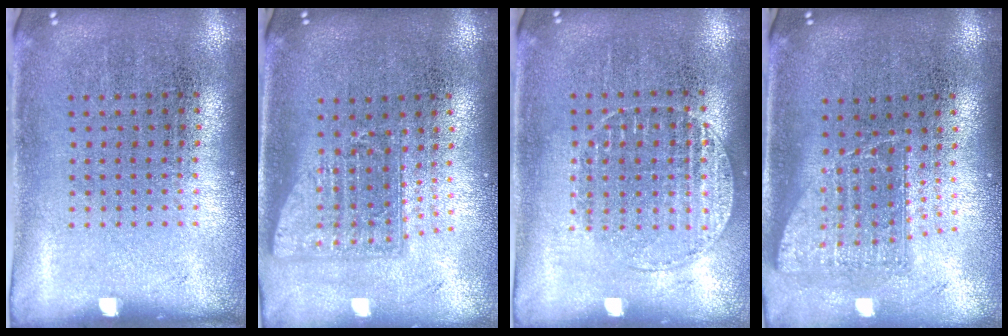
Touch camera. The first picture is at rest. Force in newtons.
{"total": 1.6, "press": 1.2, "slide": 1.0}
{"total": 1.1, "press": 1.1, "slide": 0.4}
{"total": 1.5, "press": 1.2, "slide": 0.9}